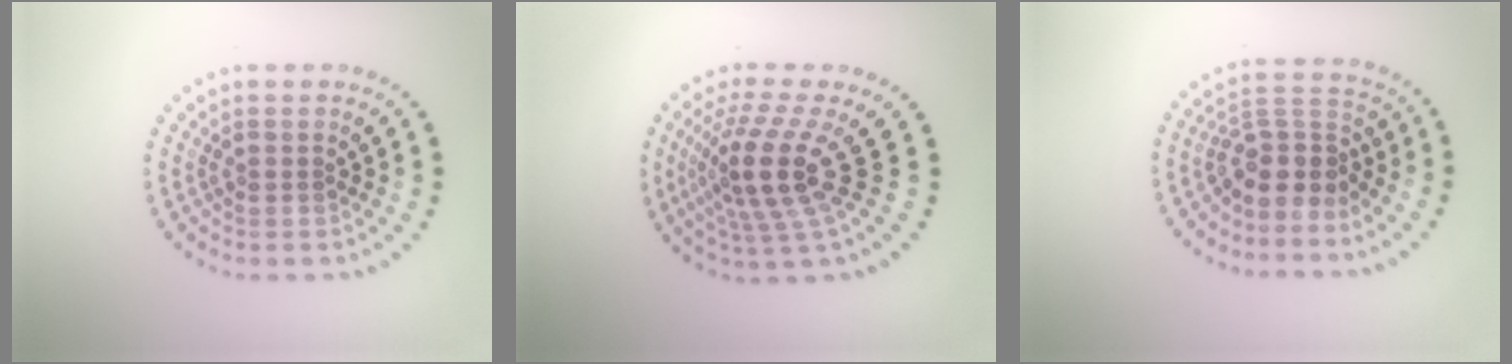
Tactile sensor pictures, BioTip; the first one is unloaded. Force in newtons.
{"total": 5.1, "press": 3.6, "slide": 3.6}
{"total": 3.9, "press": 3.1, "slide": 2.4}